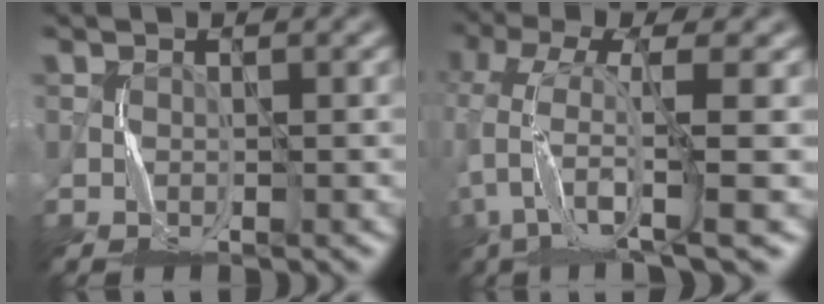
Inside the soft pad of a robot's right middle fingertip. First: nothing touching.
{"total": 7.7, "force": [-2.4, 2.2, 7.0], "torque": [-0.143, 0.001, -0.051]}